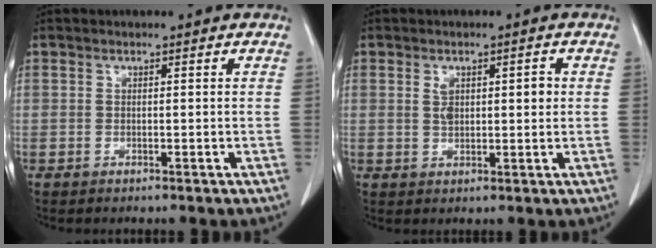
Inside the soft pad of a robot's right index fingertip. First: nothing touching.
{"total": 3.7, "force": [0.9, 1.9, 3.1], "torque": [-0.049, 0.009, 0.019]}